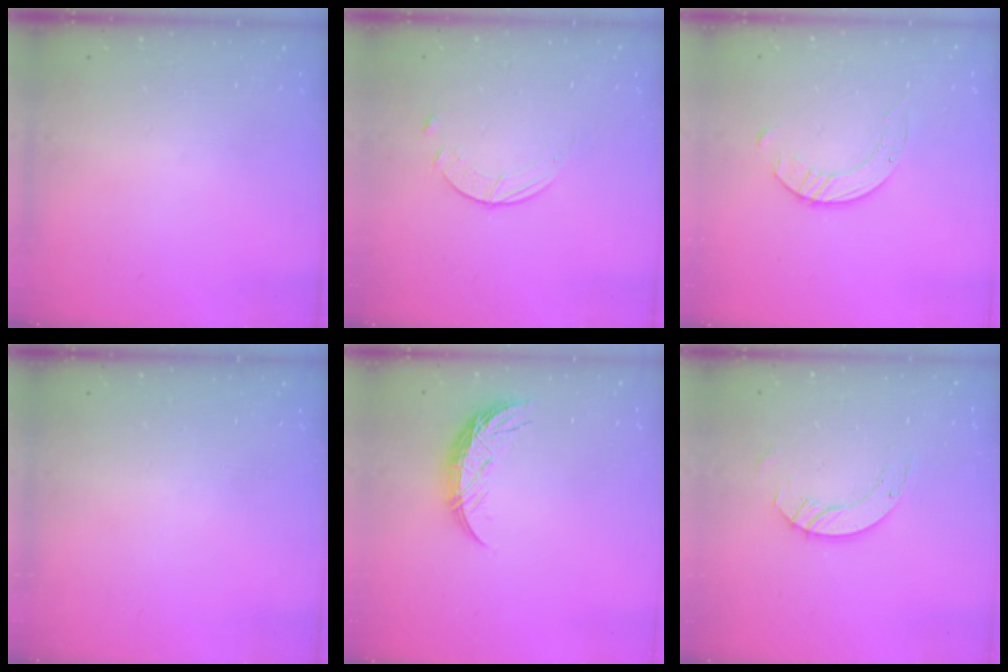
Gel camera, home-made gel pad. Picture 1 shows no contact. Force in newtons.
{"total": 2.6, "press": 2.5, "slide": 0.3}
{"total": 2.7, "press": 2.7, "slide": 0.3}
{"total": 0.0}
{"total": 8.2, "press": 8.2, "slide": 0.8}
{"total": 6.2, "press": 6.2, "slide": 0.6}